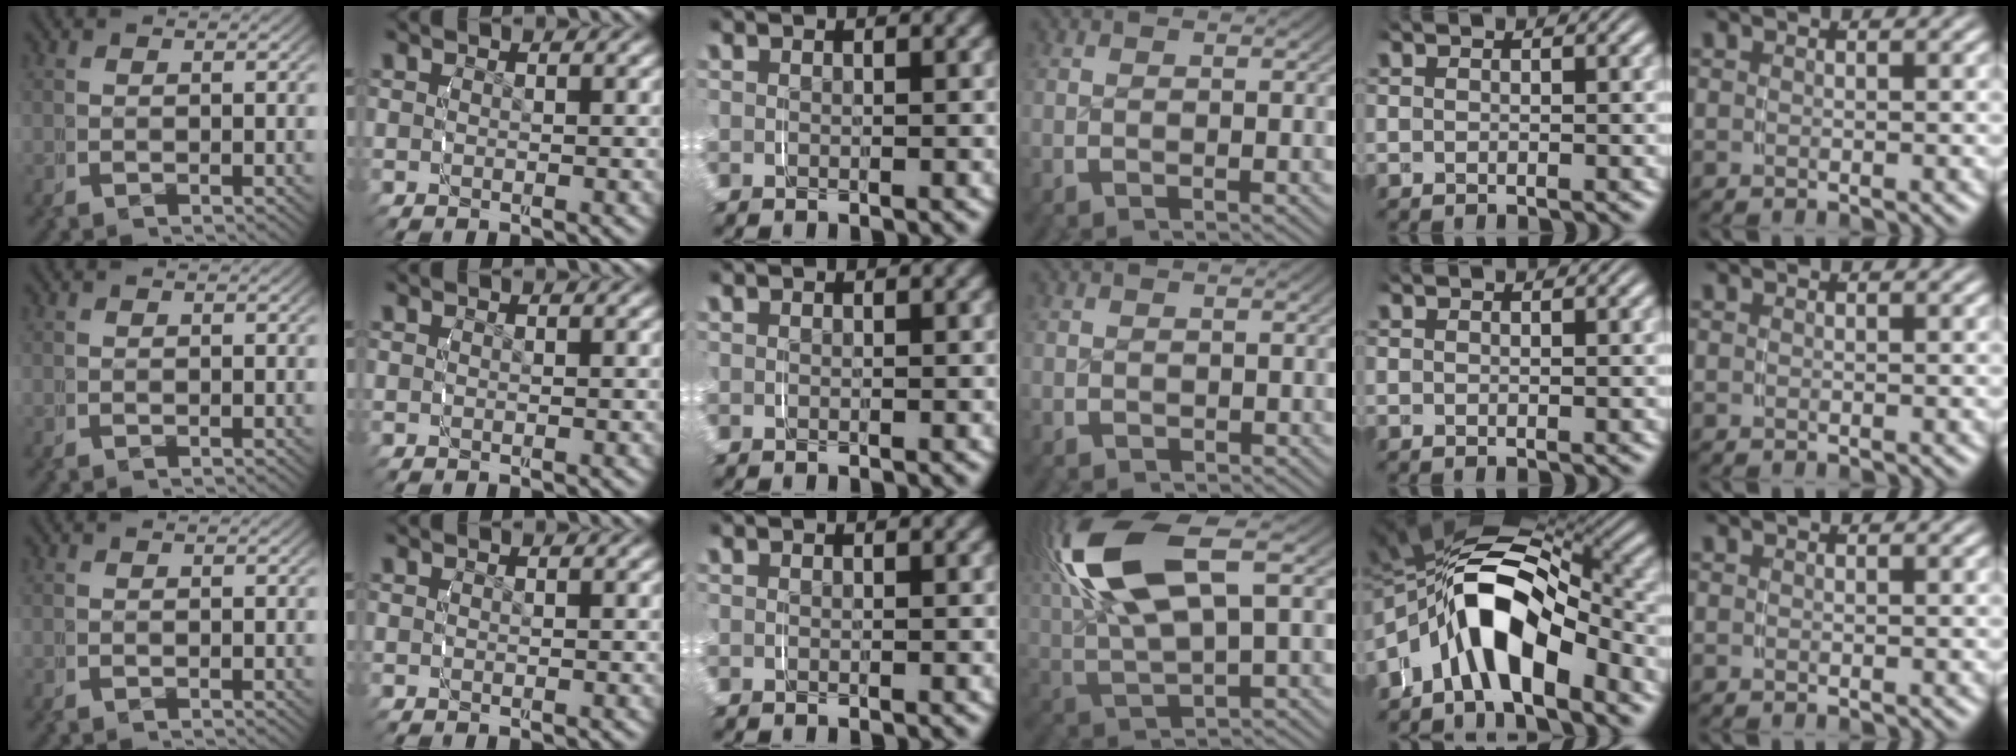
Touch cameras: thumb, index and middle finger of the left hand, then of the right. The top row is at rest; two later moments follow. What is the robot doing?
{"motion": "grasp_and_lifting", "object": "fork"}